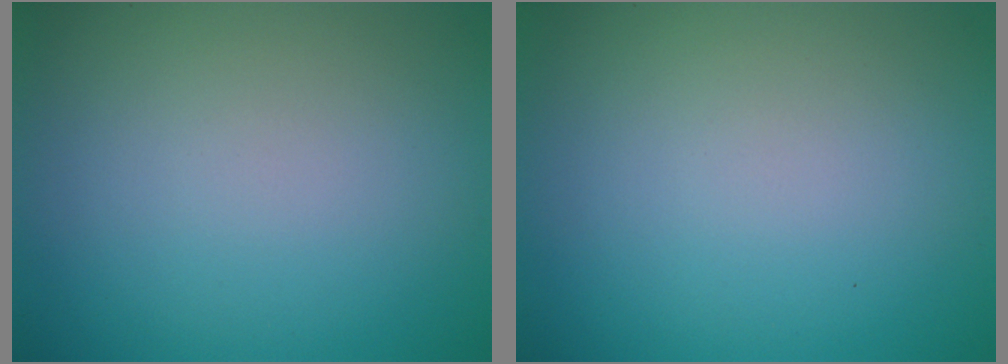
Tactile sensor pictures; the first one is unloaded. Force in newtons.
{"total": 0.0}